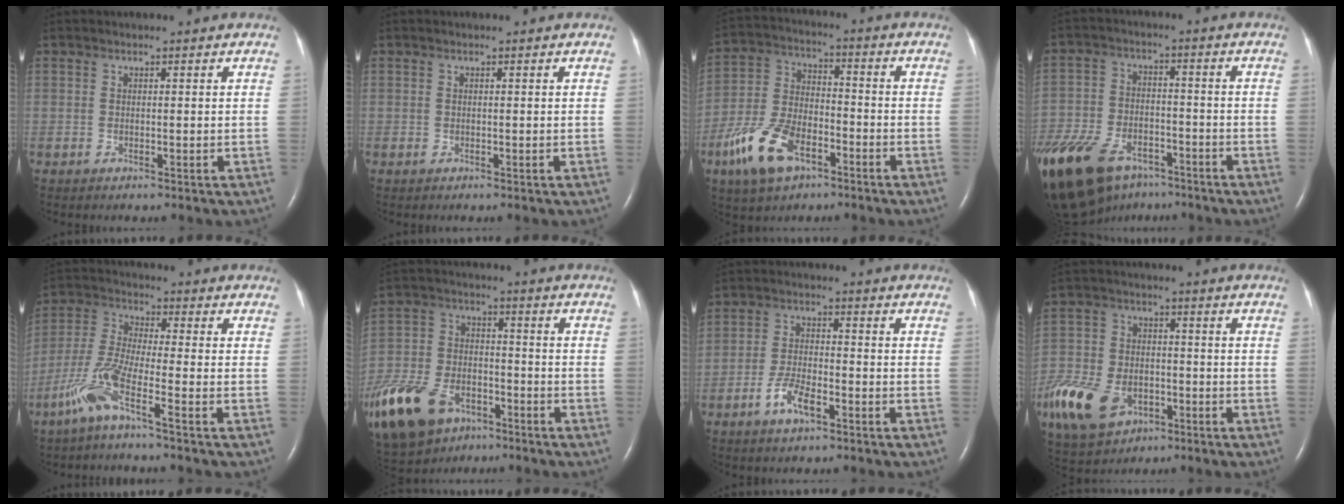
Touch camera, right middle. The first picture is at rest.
{"total": 0.0}
{"total": 12.1, "force": [-6.6, 5.8, 8.3], "torque": [-0.190, 0.003, -0.124]}
{"total": 26.0, "force": [-16.3, 14.6, 14.0], "torque": [-0.378, -0.039, -0.268]}
{"total": 8.2, "force": [-4.8, 0.2, 6.6], "torque": [-0.157, -0.007, -0.107]}
{"total": 25.7, "force": [-15.2, 14.9, 14.4], "torque": [-0.412, -0.036, -0.269]}
{"total": 5.5, "force": [-3.1, 1.8, 4.1], "torque": [-0.088, -0.001, -0.059]}
{"total": 19.7, "force": [-9.5, 12.8, 11.6], "torque": [-0.320, -0.019, -0.166]}